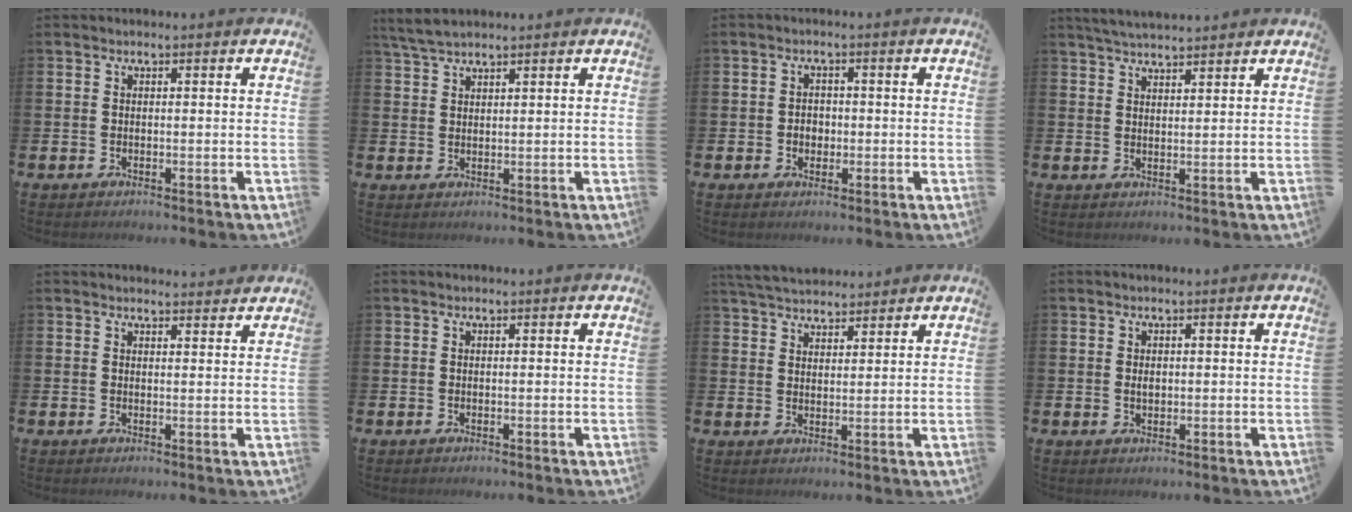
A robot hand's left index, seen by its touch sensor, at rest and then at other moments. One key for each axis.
{"total": 3.2, "fx": 3.0, "fy": 0.6, "fz": 1.2, "tx": -0.038, "ty": -0.001, "tz": 0.057}
{"total": 2.1, "fx": -0.4, "fy": 1.8, "fz": 1.1, "tx": -0.006, "ty": 0.000, "tz": -0.014}
{"total": 3.7, "fx": 3.7, "fy": 0.3, "fz": 0.7, "tx": -0.021, "ty": -0.013, "tz": 0.068}
{"total": 1.8, "fx": 1.8, "fy": 0.3, "fz": 0.0, "tx": 0.006, "ty": -0.010, "tz": 0.030}
{"total": 0.0}
{"total": 4.4, "fx": 4.3, "fy": 1.0, "fz": 0.6, "tx": -0.032, "ty": -0.014, "tz": 0.080}
{"total": 0.9, "fx": 0.1, "fy": 0.6, "fz": 0.7, "tx": -0.013, "ty": 0.005, "tz": 0.000}